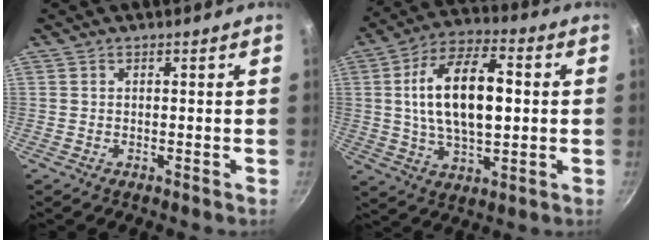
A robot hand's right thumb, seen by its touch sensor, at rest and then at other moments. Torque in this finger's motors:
{"motor_torque": [-0.81, 1.89, 1.27, 0.51, 0.48]}